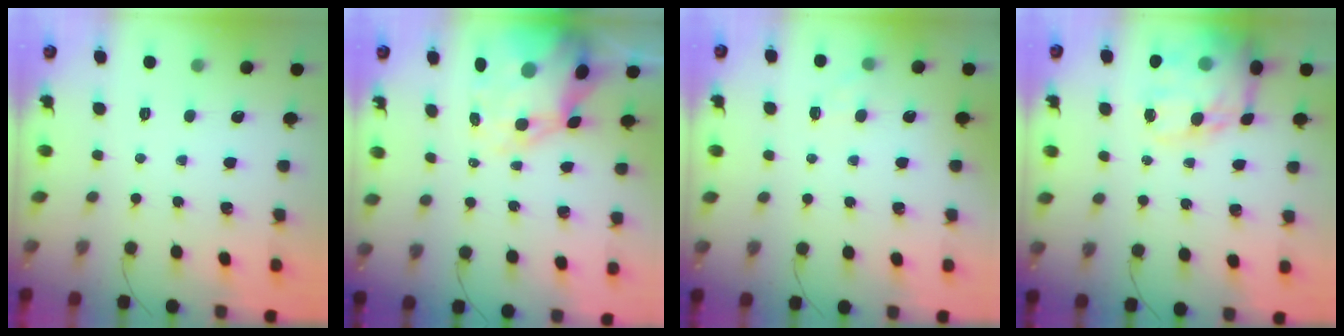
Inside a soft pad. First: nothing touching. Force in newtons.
{"total": 12.9, "press": 12.4, "slide": 3.7}
{"total": 5.2, "press": 4.9, "slide": 1.7}
{"total": 18.6, "press": 18.0, "slide": 4.4}